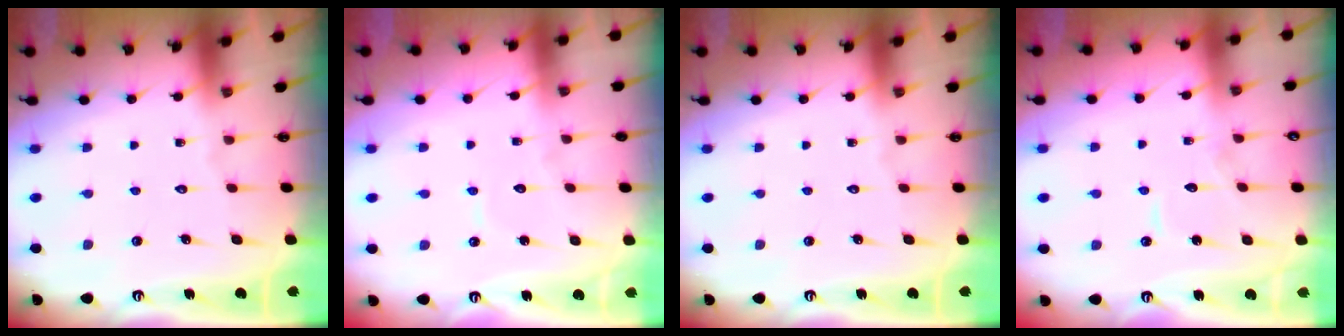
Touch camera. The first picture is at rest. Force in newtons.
{"total": 4.3, "press": 4.3, "slide": 0.5}
{"total": 0.0}
{"total": 6.5, "press": 6.5, "slide": 0.5}